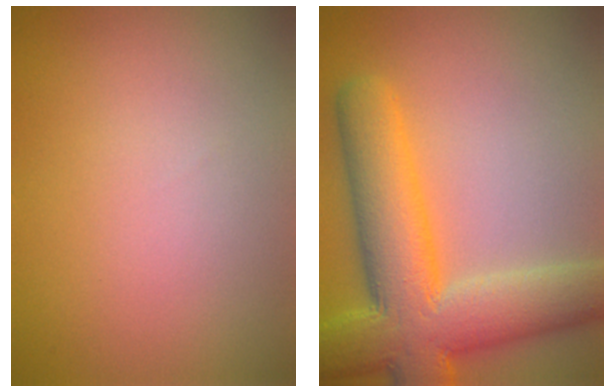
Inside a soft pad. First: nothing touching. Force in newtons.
{"total": 10.8, "press": 10.7, "slide": 0.8}